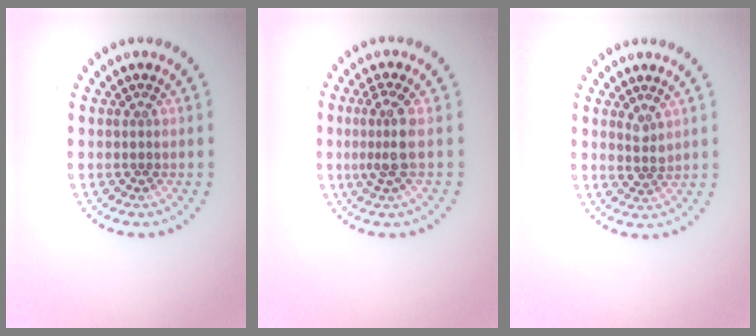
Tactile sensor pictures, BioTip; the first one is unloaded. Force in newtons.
{"total": 2.6, "press": 1.9, "slide": 1.8}
{"total": 1.3, "press": 1.1, "slide": 0.7}